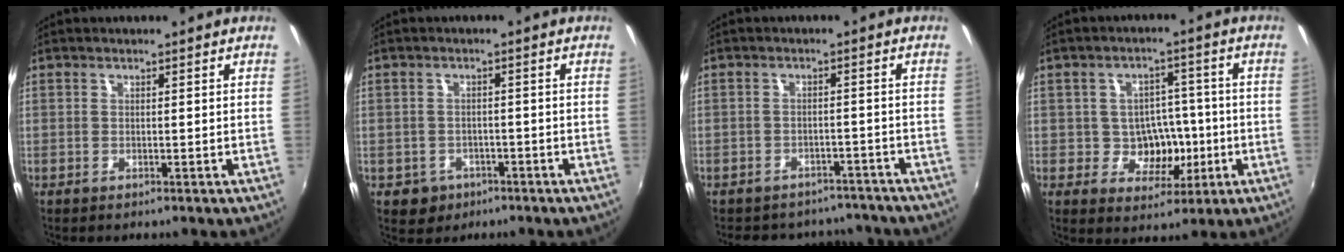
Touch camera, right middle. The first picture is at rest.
{"total": 4.9, "force": [-2.2, 4.3, 1.2], "torque": [-0.038, -0.002, -0.026]}
{"total": 13.0, "force": [-11.1, 5.8, 3.4], "torque": [-0.081, 0.013, -0.133]}
{"total": 7.5, "force": [-1.2, 6.6, 3.4], "torque": [-0.064, 0.010, -0.005]}